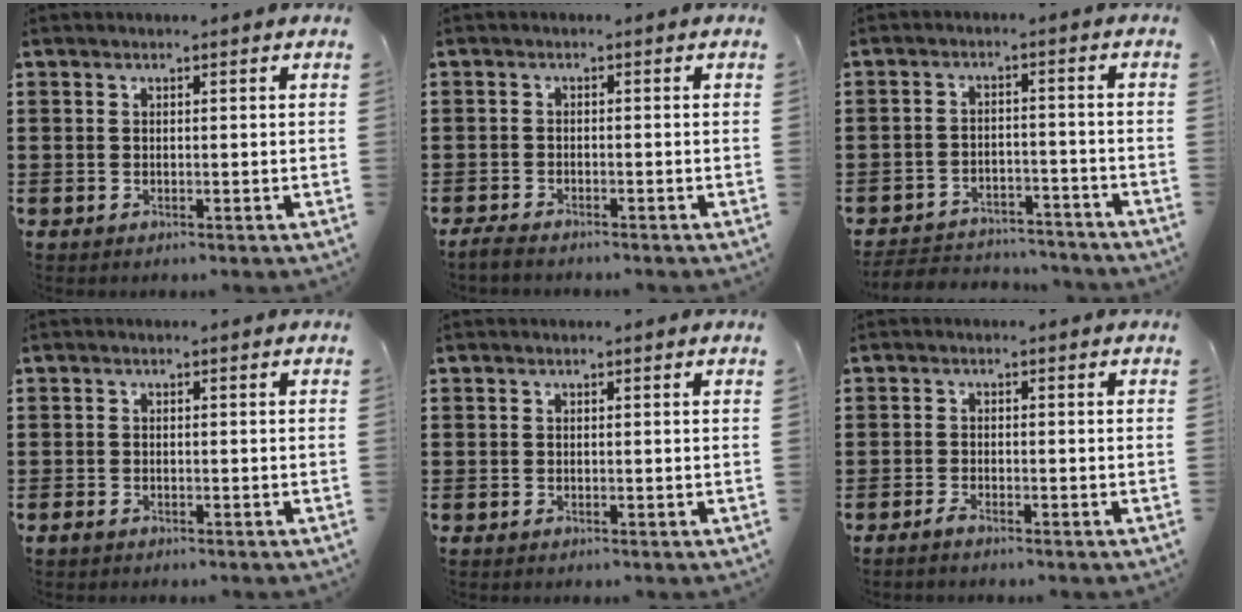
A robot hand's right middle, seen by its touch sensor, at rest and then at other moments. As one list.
[{"total": 1.7, "force": [-1.6, 0.0, 0.5], "torque": [-0.020, -0.005, -0.033]}, {"total": 4.3, "force": [-4.3, 0.7, 0.3], "torque": [-0.016, 0.003, -0.093]}, {"total": 0.7, "force": [-0.6, 0.1, 0.4], "torque": [-0.011, -0.006, -0.011]}, {"total": 0.0}, {"total": 1.3, "force": [-1.1, 0.1, 0.7], "torque": [-0.020, -0.006, -0.022]}]